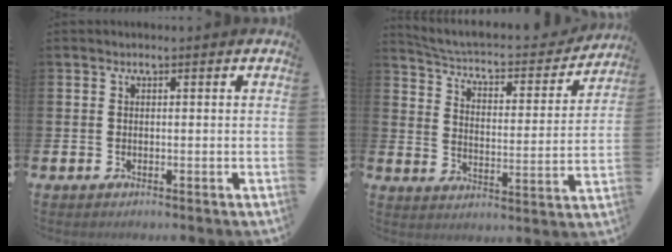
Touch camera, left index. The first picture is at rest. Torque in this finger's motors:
{"motor_torque": [0.99, -1.15, 0.07, 0.05]}